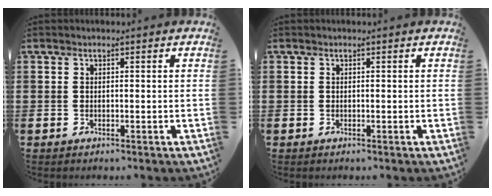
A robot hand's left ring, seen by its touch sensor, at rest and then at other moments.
{"total": 0.0}